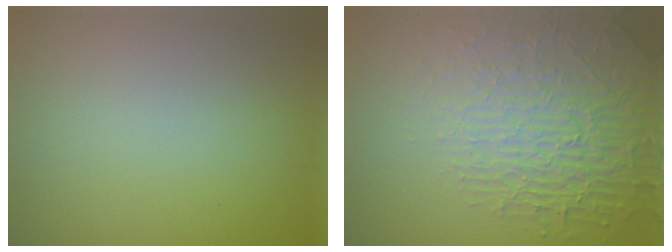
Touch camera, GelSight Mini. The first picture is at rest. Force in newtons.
{"total": 4.9, "press": 4.4, "slide": 2.1}